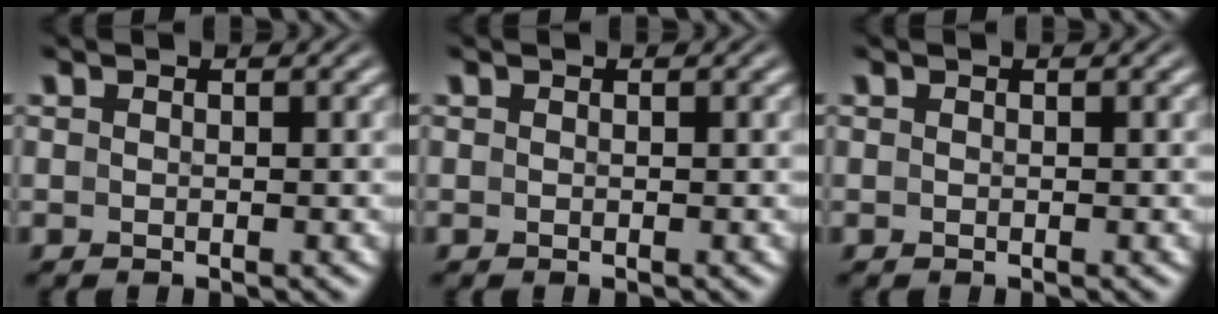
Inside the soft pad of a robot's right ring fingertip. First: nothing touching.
{"total": 0.0}
{"total": 0.0}